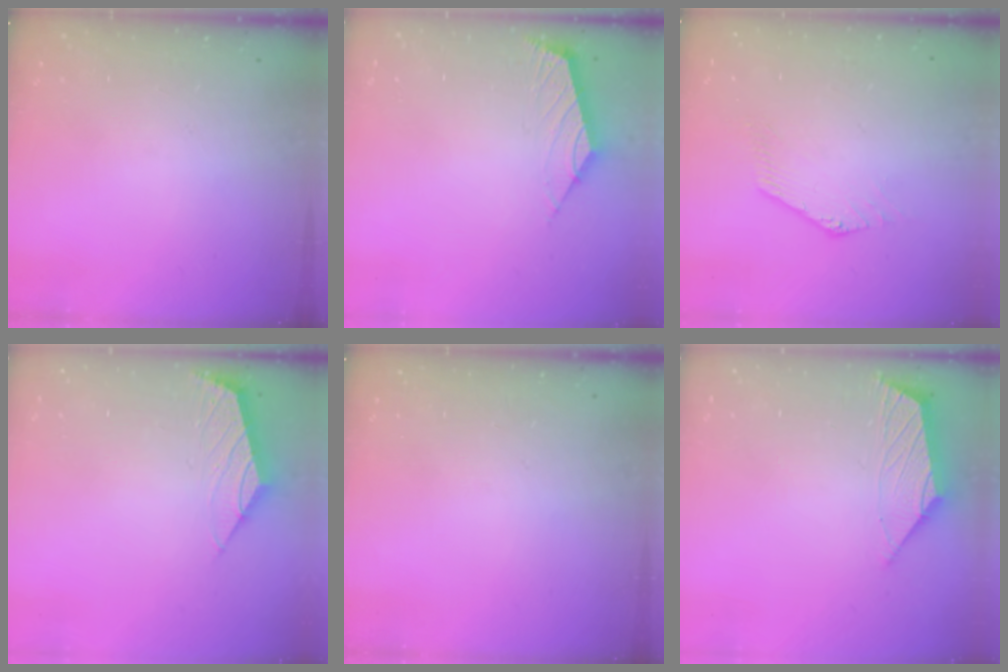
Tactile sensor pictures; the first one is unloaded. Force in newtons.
{"total": 2.5, "press": 2.4, "slide": 0.6}
{"total": 0.6, "press": 0.3, "slide": 0.5}
{"total": 2.3, "press": 2.2, "slide": 0.6}
{"total": 0.0}
{"total": 2.9, "press": 2.8, "slide": 0.6}